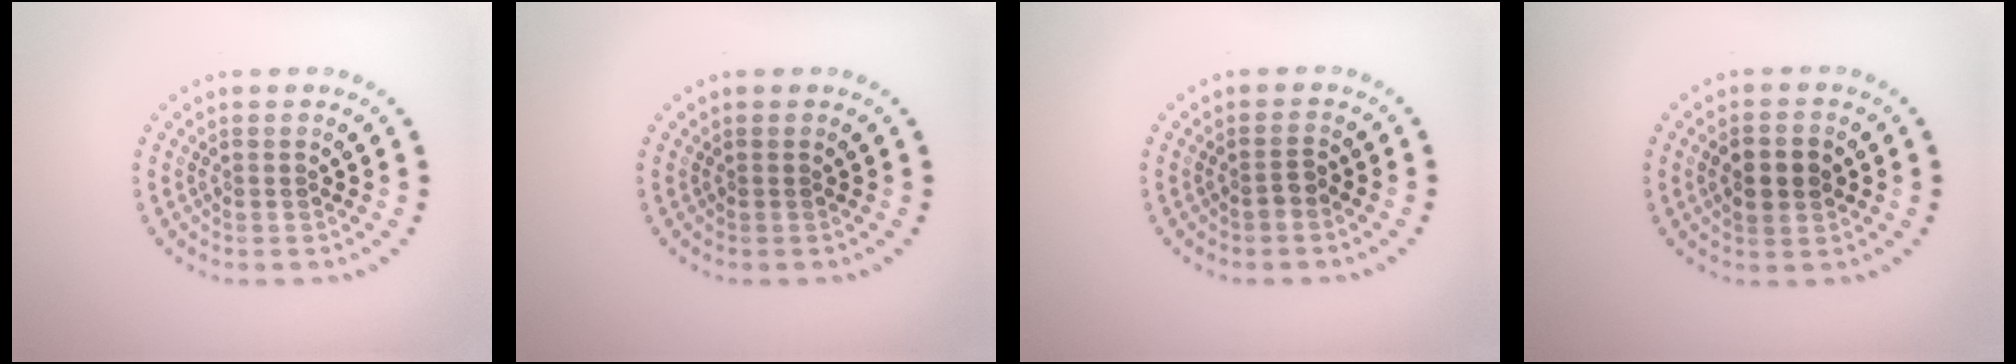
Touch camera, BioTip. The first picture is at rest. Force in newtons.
{"total": 0.0}
{"total": 1.0, "press": 0.8, "slide": 0.6}
{"total": 3.2, "press": 3.2, "slide": 0.1}